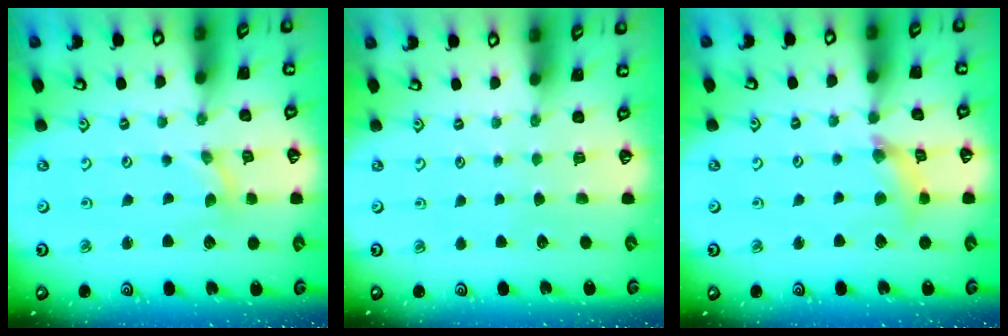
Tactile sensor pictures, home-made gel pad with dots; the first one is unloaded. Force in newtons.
{"total": 0.0}
{"total": 6.3, "press": 6.3, "slide": 0.6}